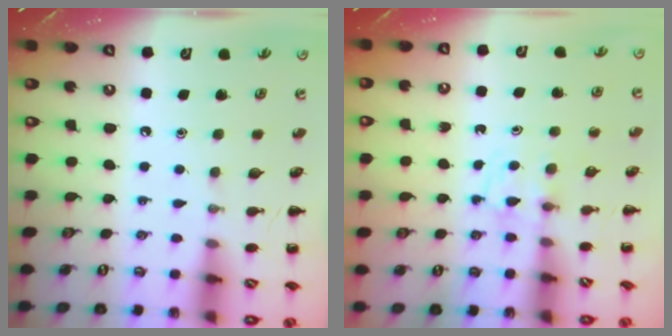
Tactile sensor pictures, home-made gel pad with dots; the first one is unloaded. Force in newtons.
{"total": 3.2, "press": 2.8, "slide": 1.4}